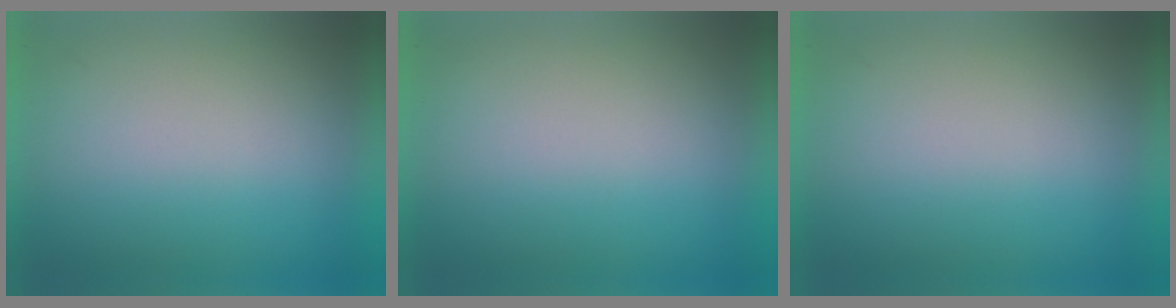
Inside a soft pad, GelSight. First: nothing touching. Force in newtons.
{"total": 0.0}
{"total": 0.0}